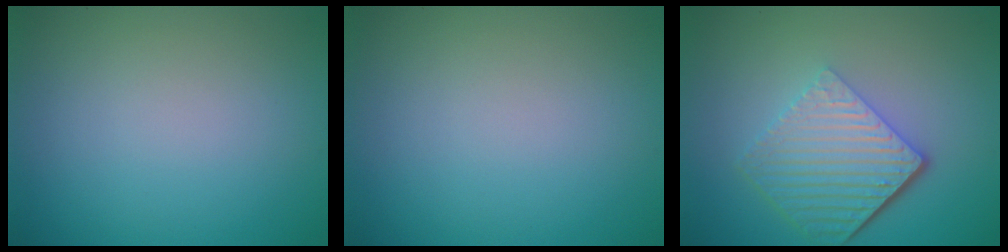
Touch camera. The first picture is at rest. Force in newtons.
{"total": 0.0}
{"total": 6.3, "press": 4.2, "slide": 4.7}